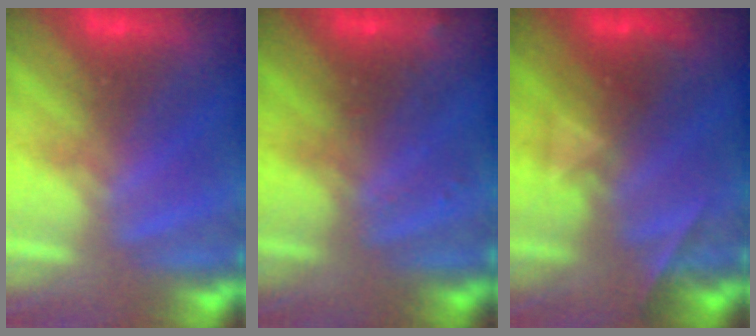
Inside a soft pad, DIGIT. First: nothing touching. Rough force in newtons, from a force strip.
{"total": 2.9}
{"total": 2.3}